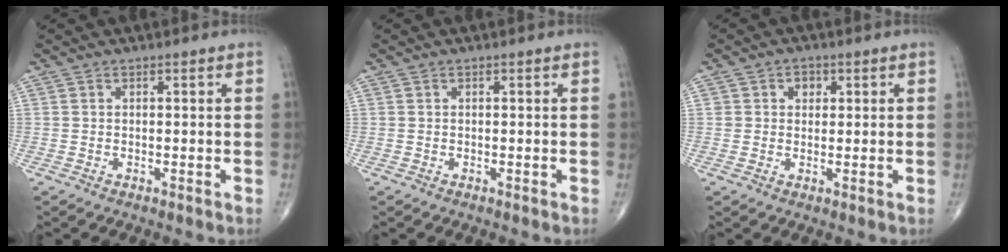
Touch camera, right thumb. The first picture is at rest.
{"total": 0.0}
{"total": 2.7, "force": [0.9, 2.2, 1.2], "torque": [0.001, -0.001, 0.010]}